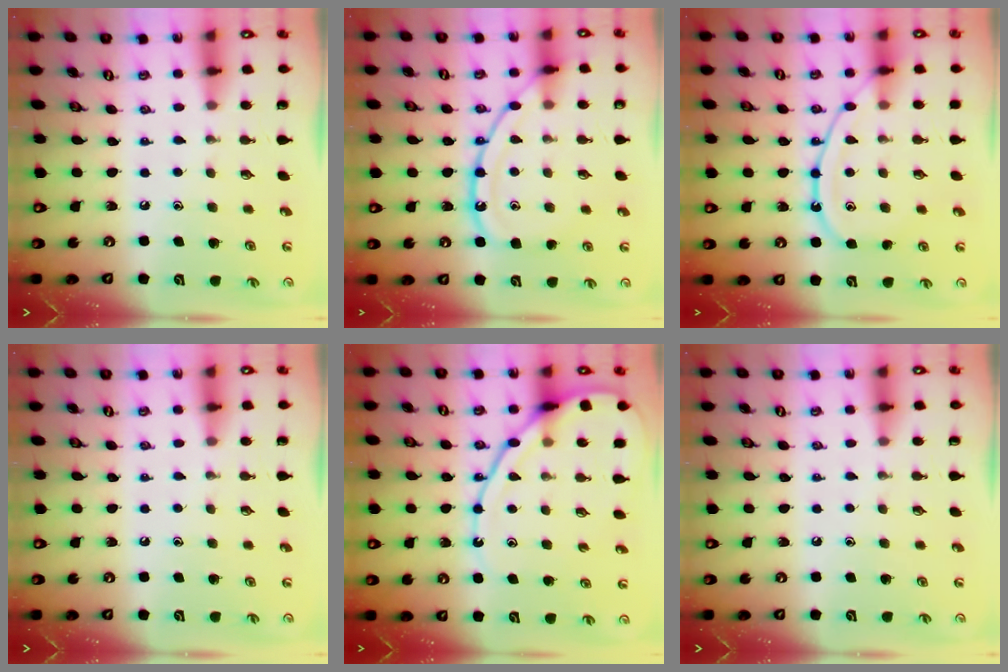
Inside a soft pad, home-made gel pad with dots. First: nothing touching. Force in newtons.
{"total": 13.6, "press": 13.6, "slide": 1.0}
{"total": 12.0, "press": 12.0, "slide": 1.1}
{"total": 0.0}
{"total": 13.8, "press": 13.7, "slide": 1.3}
{"total": 0.0}